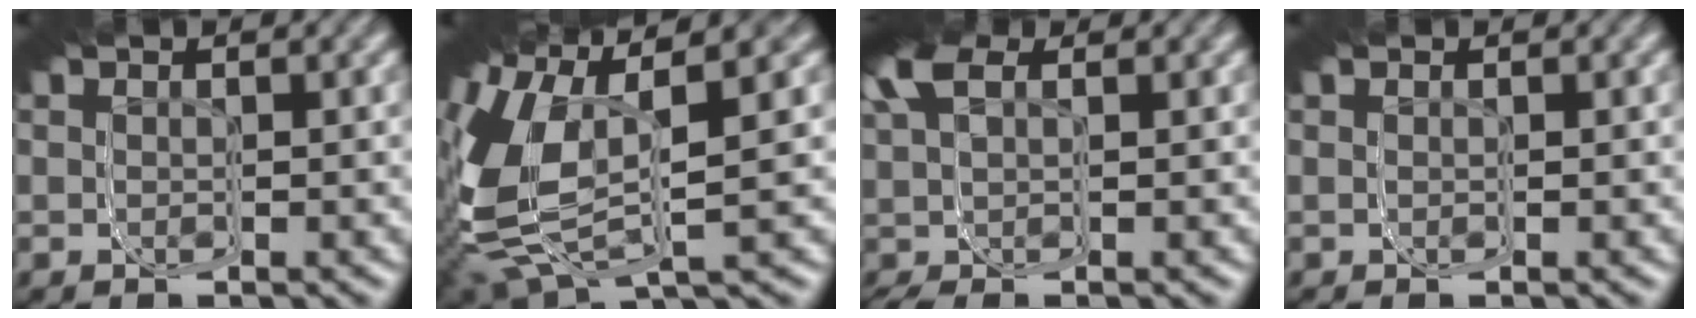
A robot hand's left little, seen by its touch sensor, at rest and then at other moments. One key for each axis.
{"total": 13.9, "fx": 1.0, "fy": 9.0, "fz": 10.6, "tx": -0.194, "ty": 0.008, "tz": -0.001}
{"total": 4.3, "fx": 1.6, "fy": 2.6, "fz": 2.9, "tx": -0.058, "ty": 0.028, "tz": 0.010}
{"total": 0.6, "fx": 0.3, "fy": -0.6, "fz": 0.0, "tx": 0.001, "ty": 0.009, "tz": 0.002}